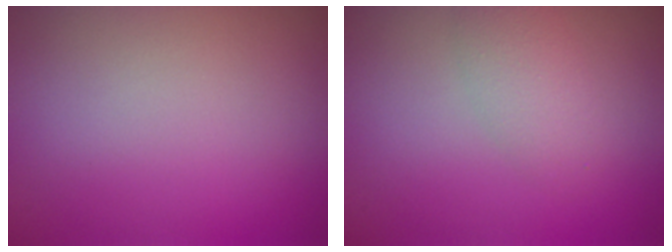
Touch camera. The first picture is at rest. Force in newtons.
{"total": 2.2, "press": 2.2, "slide": 0.2}